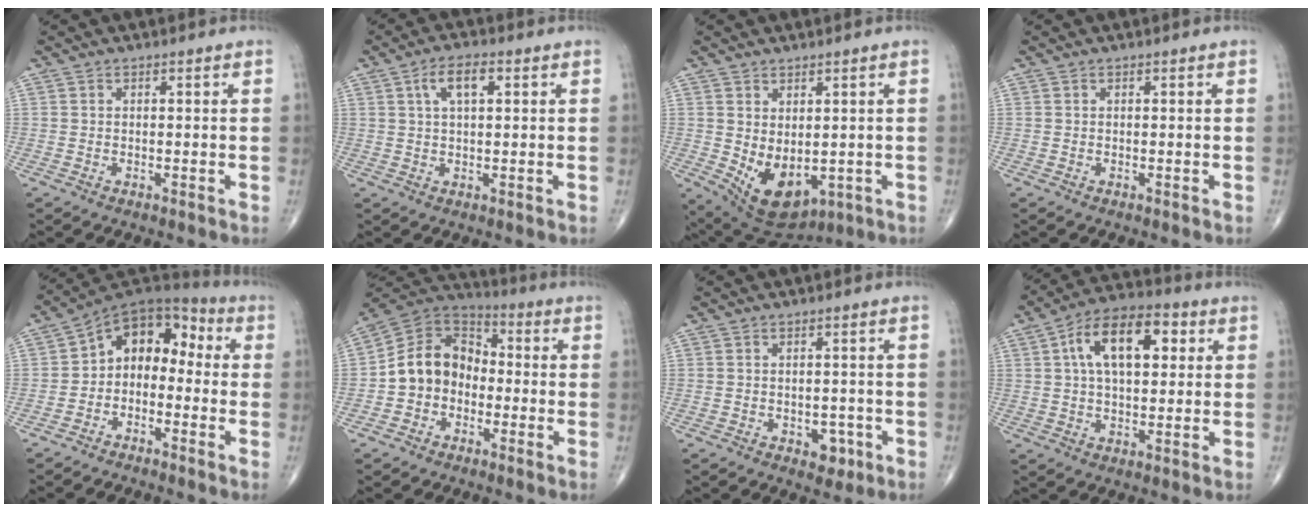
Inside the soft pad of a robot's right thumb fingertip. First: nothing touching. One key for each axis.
{"total": 5.4, "fx": 1.9, "fy": 2.4, "fz": 4.5, "tx": -0.083, "ty": 0.007, "tz": 0.035}
{"total": 9.8, "fx": -1.1, "fy": 5.9, "fz": 7.8, "tx": -0.110, "ty": -0.008, "tz": 0.013}
{"total": 0.0}
{"total": 10.9, "fx": -1.4, "fy": 7.9, "fz": 7.4, "tx": -0.076, "ty": 0.063, "tz": -0.044}
{"total": 11.7, "fx": -2.2, "fy": 9.6, "fz": 6.5, "tx": -0.088, "ty": 0.045, "tz": -0.055}
{"total": 3.3, "fx": -1.4, "fy": 2.3, "fz": 2.0, "tx": -0.005, "ty": 0.007, "tz": -0.015}
{"total": 14.5, "fx": 3.8, "fy": 7.7, "fz": 11.7, "tx": -0.180, "ty": 0.019, "tz": 0.058}